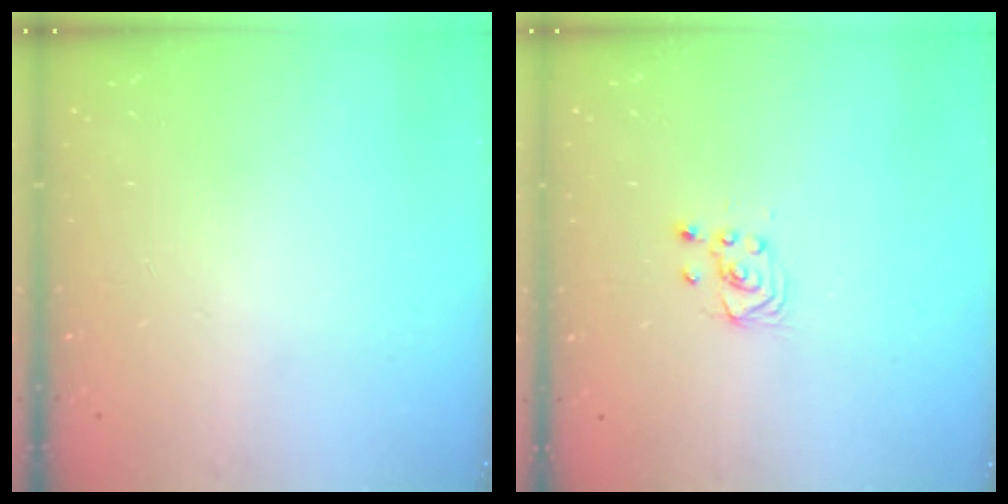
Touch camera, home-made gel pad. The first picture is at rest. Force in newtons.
{"total": 2.5, "press": 2.2, "slide": 1.1}